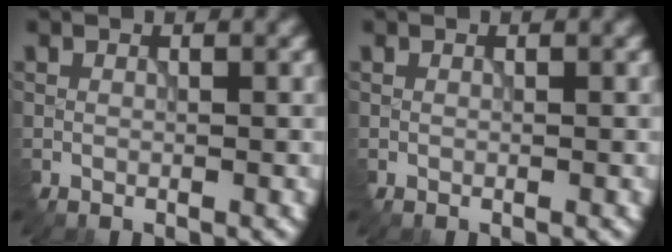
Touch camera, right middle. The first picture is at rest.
{"total": 0.0}